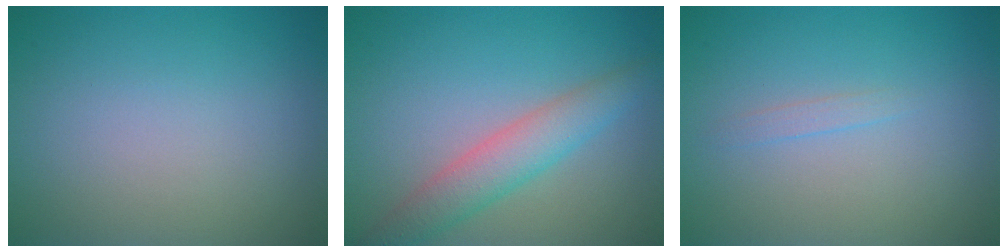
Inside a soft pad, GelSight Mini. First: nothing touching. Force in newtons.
{"total": 3.8, "press": 3.8, "slide": 0.2}
{"total": 0.7, "press": 0.7, "slide": 0.1}